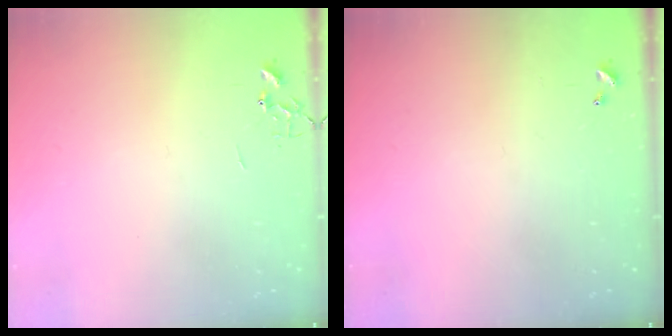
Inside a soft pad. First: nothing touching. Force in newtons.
{"total": 0.0}